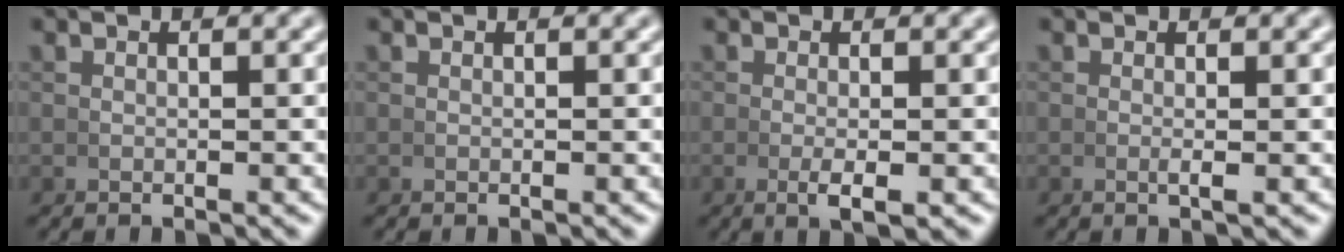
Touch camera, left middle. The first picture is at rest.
{"total": 0.0}
{"total": 2.2, "force": [-0.7, 0.6, 2.0], "torque": [-0.041, -0.006, -0.009]}
{"total": 0.8, "force": [-0.1, 0.1, 0.8], "torque": [-0.017, -0.001, -0.002]}